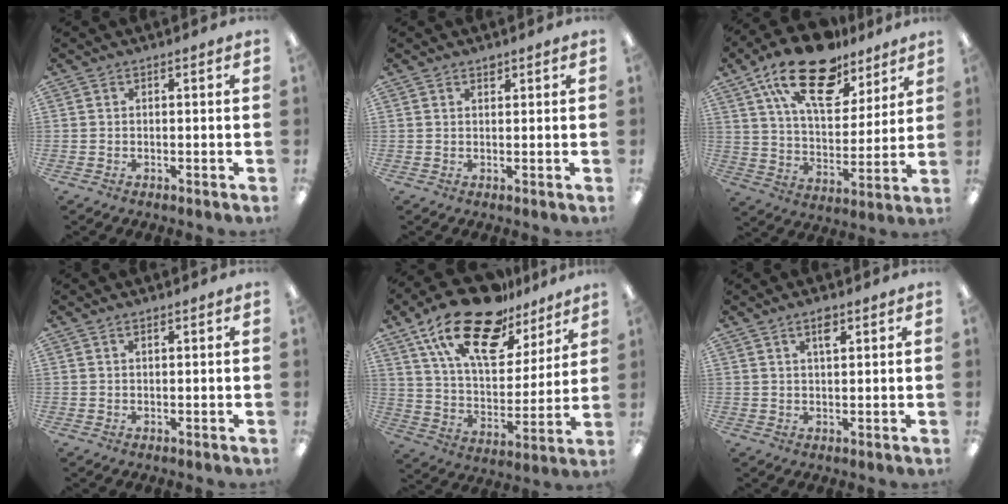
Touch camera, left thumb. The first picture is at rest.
{"total": 1.3, "force": [1.1, 0.6, 0.5], "torque": [-0.003, -0.004, 0.019]}
{"total": 20.6, "force": [13.5, 9.8, 12.0], "torque": [-0.205, -0.070, 0.237]}
{"total": 1.0, "force": [0.7, 0.4, 0.6], "torque": [-0.006, -0.003, 0.011]}
{"total": 22.4, "force": [14.7, 10.3, 13.4], "torque": [-0.244, -0.080, 0.256]}
{"total": 3.7, "force": [2.2, 1.4, 2.7], "torque": [-0.042, -0.002, 0.034]}